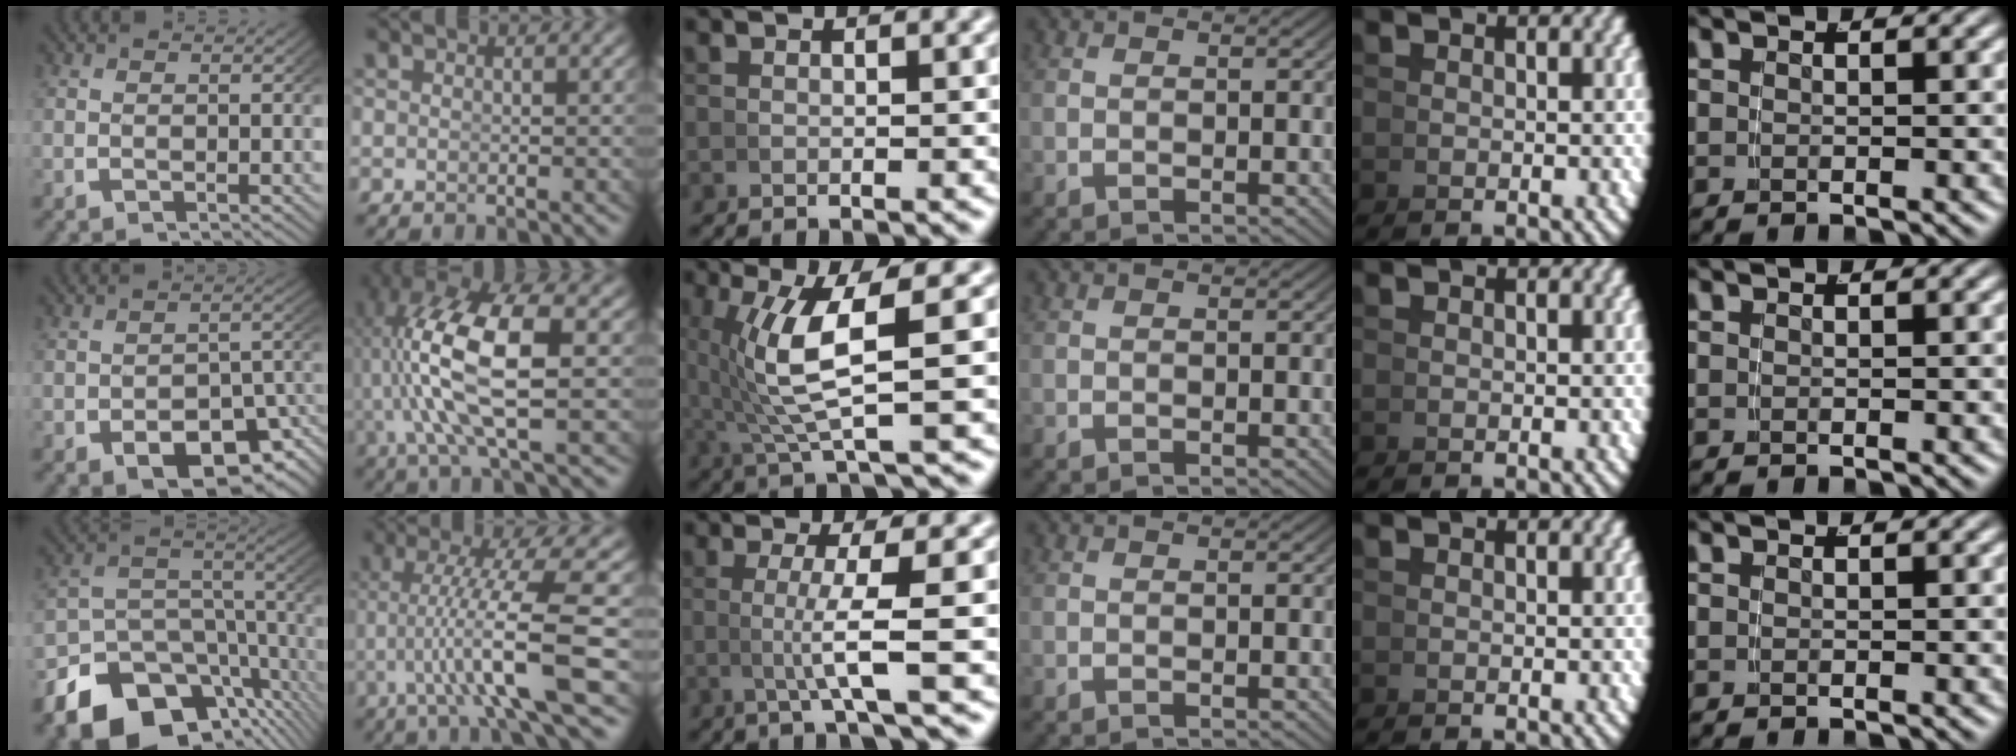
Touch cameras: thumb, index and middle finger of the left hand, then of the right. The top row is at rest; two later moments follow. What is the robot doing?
{"motion": "grasp_and_lifting", "object": "whiteboard"}